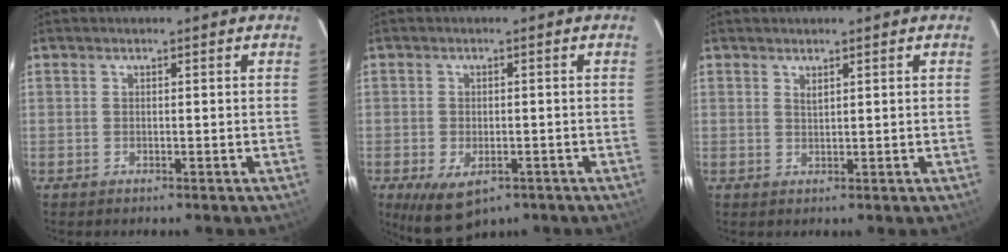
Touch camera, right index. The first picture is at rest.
{"total": 7.5, "force": [-3.9, 4.1, 4.8], "torque": [-0.095, -0.027, -0.055]}
{"total": 1.1, "force": [0.8, 0.2, 0.6], "torque": [-0.012, 0.000, 0.016]}